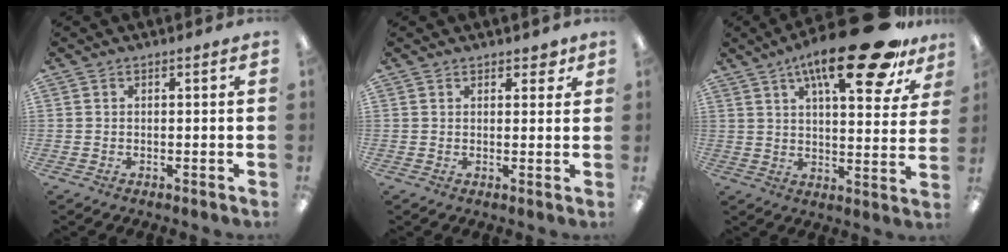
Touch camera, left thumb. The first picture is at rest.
{"total": 2.6, "force": [1.9, 1.5, 1.1], "torque": [-0.008, -0.003, 0.031]}
{"total": 21.7, "force": [13.5, 6.6, 15.8], "torque": [-0.236, -0.066, 0.211]}